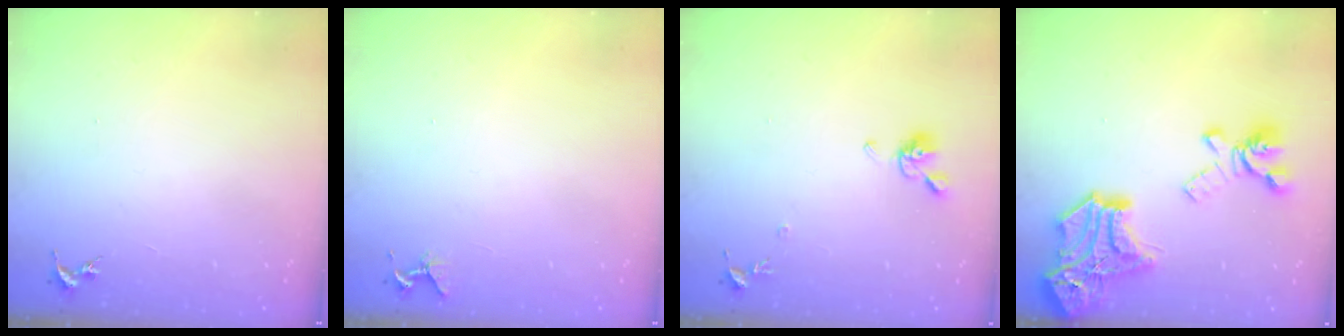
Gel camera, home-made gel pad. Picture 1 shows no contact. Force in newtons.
{"total": 4.2, "press": 4.2, "slide": 0.4}
{"total": 8.6, "press": 8.5, "slide": 1.1}
{"total": 24.6, "press": 24.6, "slide": 0.7}